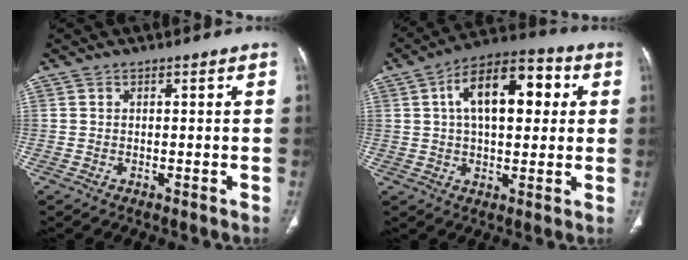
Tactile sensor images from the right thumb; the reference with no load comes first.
{"total": 16.1, "force": [3.9, 8.4, 13.2], "torque": [-0.186, 0.023, 0.056]}